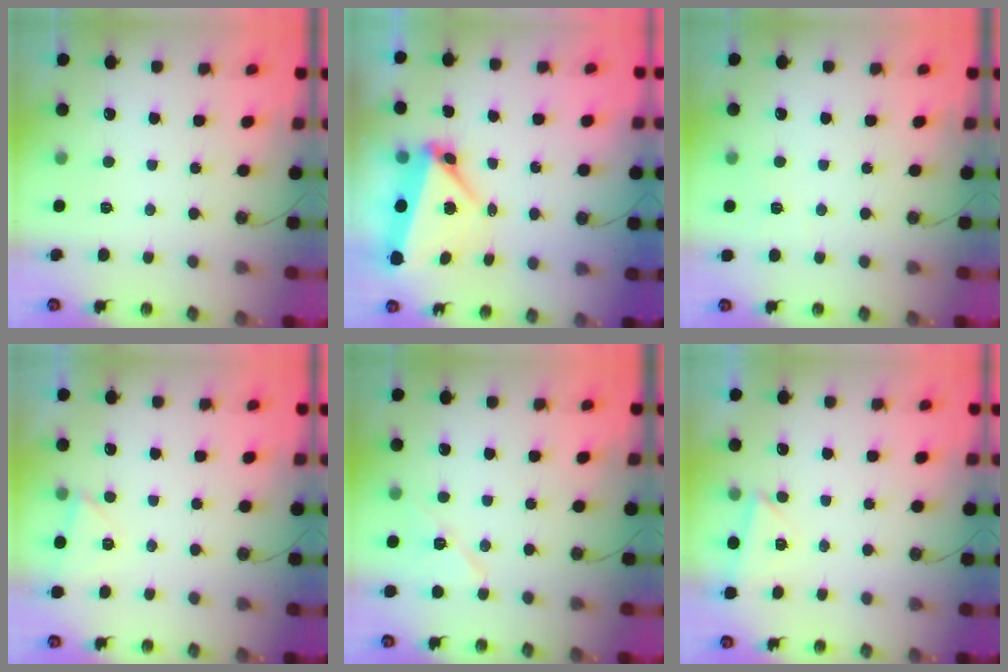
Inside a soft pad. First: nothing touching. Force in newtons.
{"total": 7.0, "press": 7.0, "slide": 0.8}
{"total": 2.4, "press": 2.2, "slide": 1.0}
{"total": 4.0, "press": 2.3, "slide": 3.2}
{"total": 8.8, "press": 8.7, "slide": 1.7}
{"total": 2.9, "press": 2.8, "slide": 0.6}